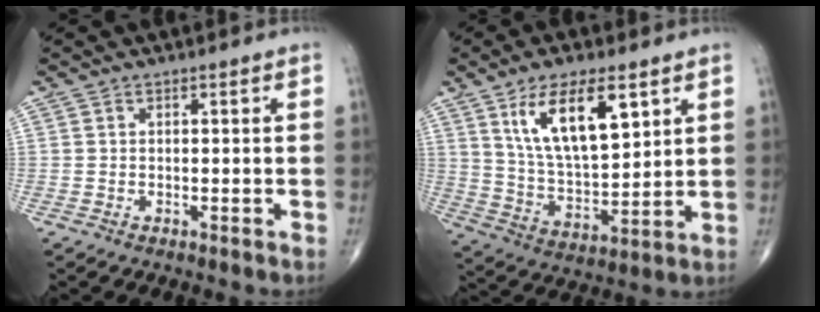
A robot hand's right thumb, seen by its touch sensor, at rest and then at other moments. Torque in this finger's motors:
{"motor_torque": [-0.15, 0.73, 0.80, 0.52, 0.10]}